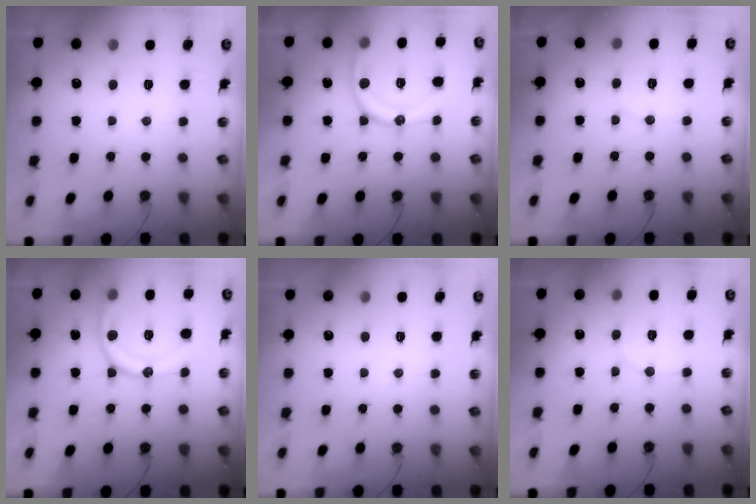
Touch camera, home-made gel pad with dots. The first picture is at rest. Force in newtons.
{"total": 15.8, "press": 15.8, "slide": 1.1}
{"total": 4.0, "press": 4.0, "slide": 0.5}
{"total": 15.8, "press": 15.8, "slide": 1.1}
{"total": 0.0}
{"total": 4.6, "press": 4.5, "slide": 1.2}